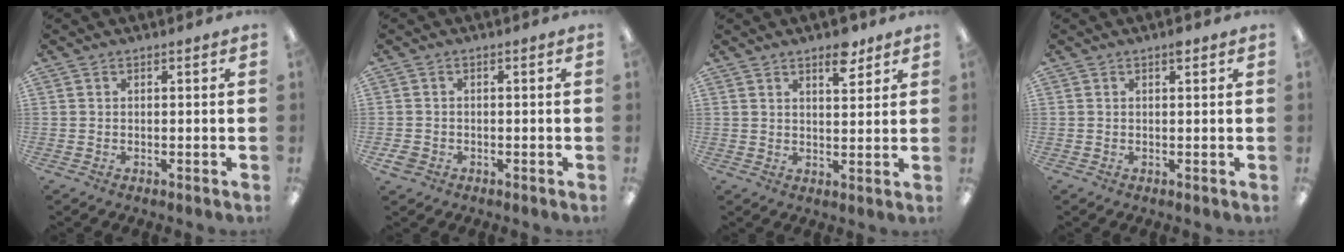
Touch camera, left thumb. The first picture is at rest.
{"total": 2.0, "force": [-0.8, 1.6, 0.8], "torque": [-0.011, 0.003, -0.014]}
{"total": 6.3, "force": [4.6, 2.7, 3.5], "torque": [-0.031, -0.028, 0.074]}
{"total": 1.3, "force": [0.9, 0.4, 0.9], "torque": [-0.005, -0.005, 0.012]}